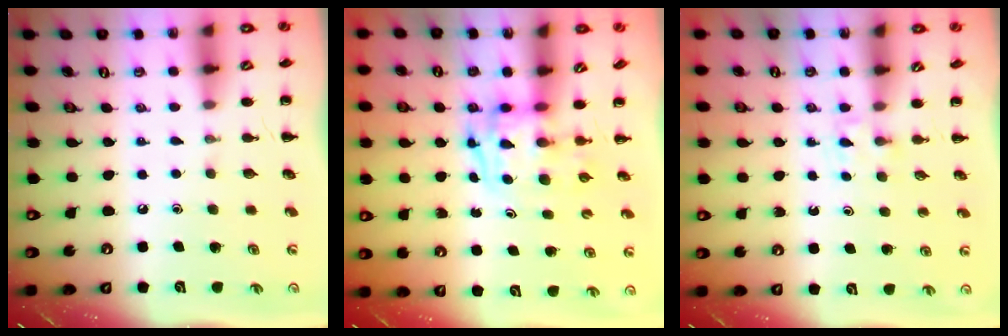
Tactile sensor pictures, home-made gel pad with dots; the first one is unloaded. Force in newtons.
{"total": 3.4, "press": 3.3, "slide": 0.5}
{"total": 2.2, "press": 2.0, "slide": 0.9}